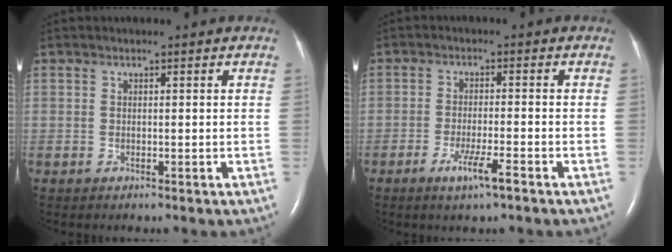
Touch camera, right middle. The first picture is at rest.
{"total": 4.4, "force": [-2.6, 0.1, 3.6], "torque": [-0.071, -0.008, -0.047]}